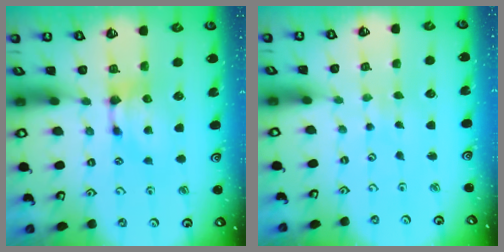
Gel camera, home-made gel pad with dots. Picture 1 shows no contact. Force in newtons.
{"total": 5.7, "press": 5.7, "slide": 0.3}